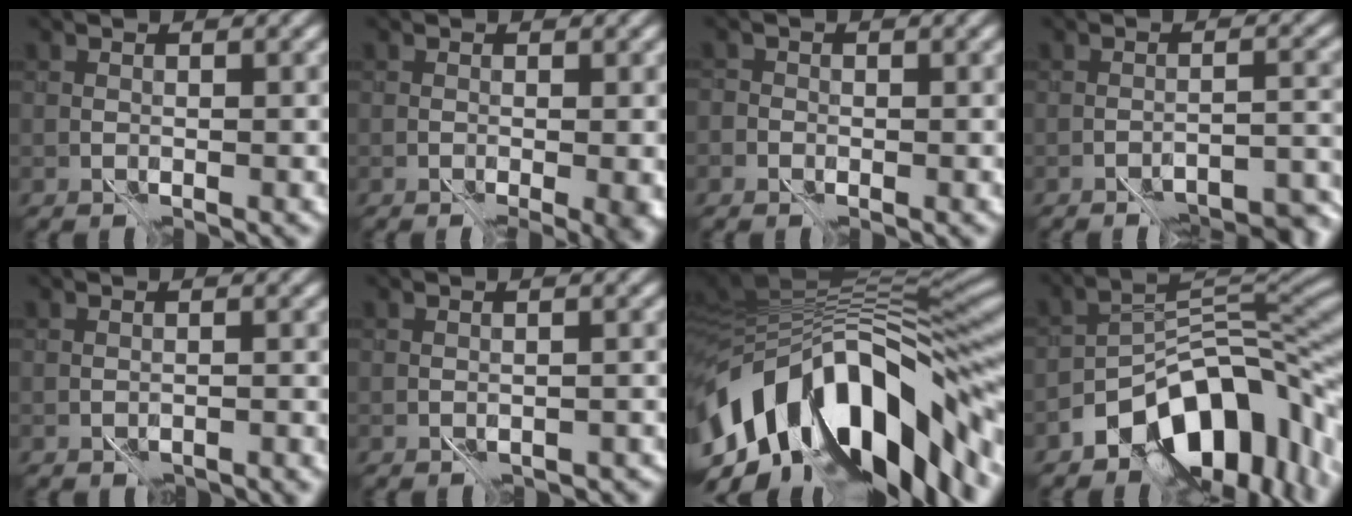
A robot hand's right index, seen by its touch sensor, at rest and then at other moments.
{"total": 2.3, "force": [-0.6, 0.8, 2.0], "torque": [-0.026, -0.003, -0.010]}
{"total": 1.8, "force": [-0.7, 1.6, 0.6], "torque": [0.015, 0.002, -0.022]}
{"total": 6.7, "force": [-5.8, 1.5, 3.0], "torque": [-0.038, -0.001, -0.067]}
{"total": 1.7, "force": [-1.5, 0.4, 0.8], "torque": [-0.010, -0.004, -0.021]}
{"total": 3.4, "force": [-2.3, 1.6, 1.8], "torque": [-0.017, 0.000, -0.029]}
{"total": 16.1, "force": [-6.1, 8.1, 12.6], "torque": [-0.206, 0.000, -0.099]}
{"total": 11.6, "force": [-6.4, 5.5, 7.9], "torque": [-0.100, 0.002, -0.121]}